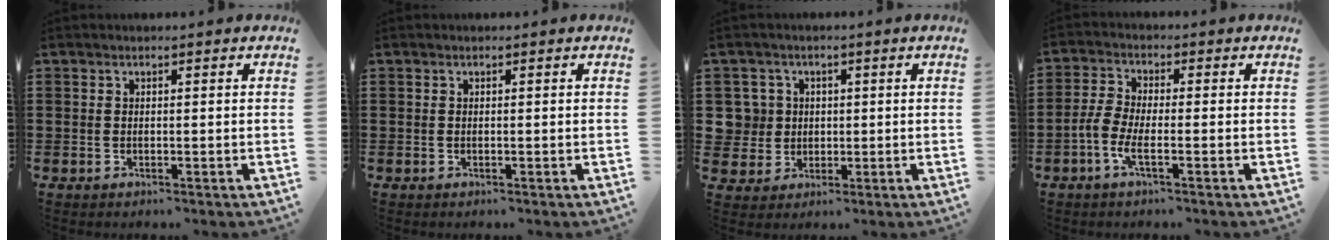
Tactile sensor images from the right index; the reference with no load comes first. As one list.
[{"total": 0.0}, {"total": 4.9, "force": [0.7, 4.8, 0.8], "torque": [-0.047, 0.015, 0.010]}, {"total": 4.4, "force": [-1.9, 1.4, 3.8], "torque": [-0.101, -0.009, -0.046]}]